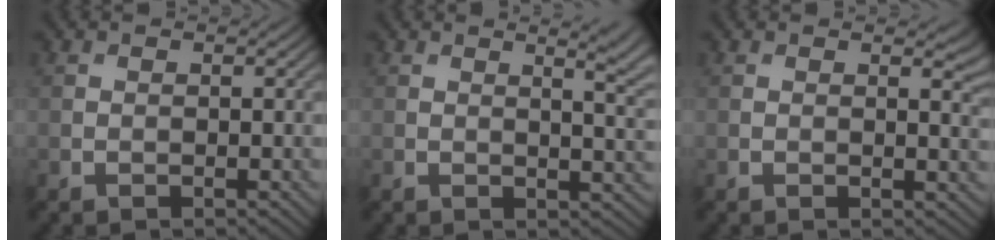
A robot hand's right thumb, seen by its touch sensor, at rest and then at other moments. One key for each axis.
{"total": 6.3, "fx": 3.2, "fy": 2.2, "fz": 5.0, "tx": -0.053, "ty": 0.019, "tz": 0.034}
{"total": 2.7, "fx": 1.2, "fy": 0.8, "fz": 2.3, "tx": -0.031, "ty": -0.004, "tz": 0.018}